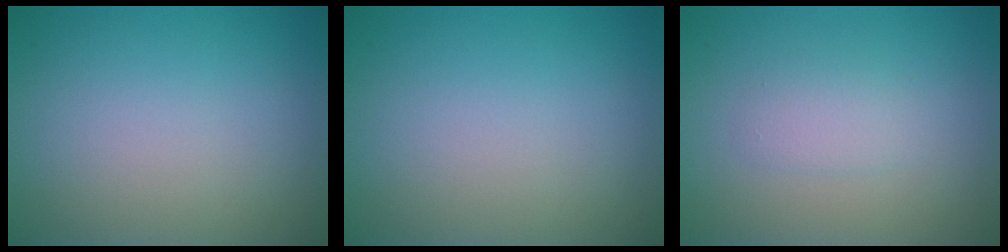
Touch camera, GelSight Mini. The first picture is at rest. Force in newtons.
{"total": 0.0}
{"total": 1.5, "press": 1.5, "slide": 0.1}